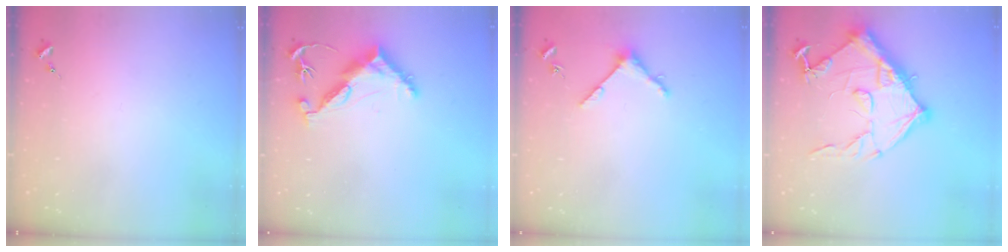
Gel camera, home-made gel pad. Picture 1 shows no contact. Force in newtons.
{"total": 11.7, "press": 11.7, "slide": 1.0}
{"total": 4.8, "press": 4.8, "slide": 0.6}
{"total": 15.4, "press": 15.4, "slide": 1.0}